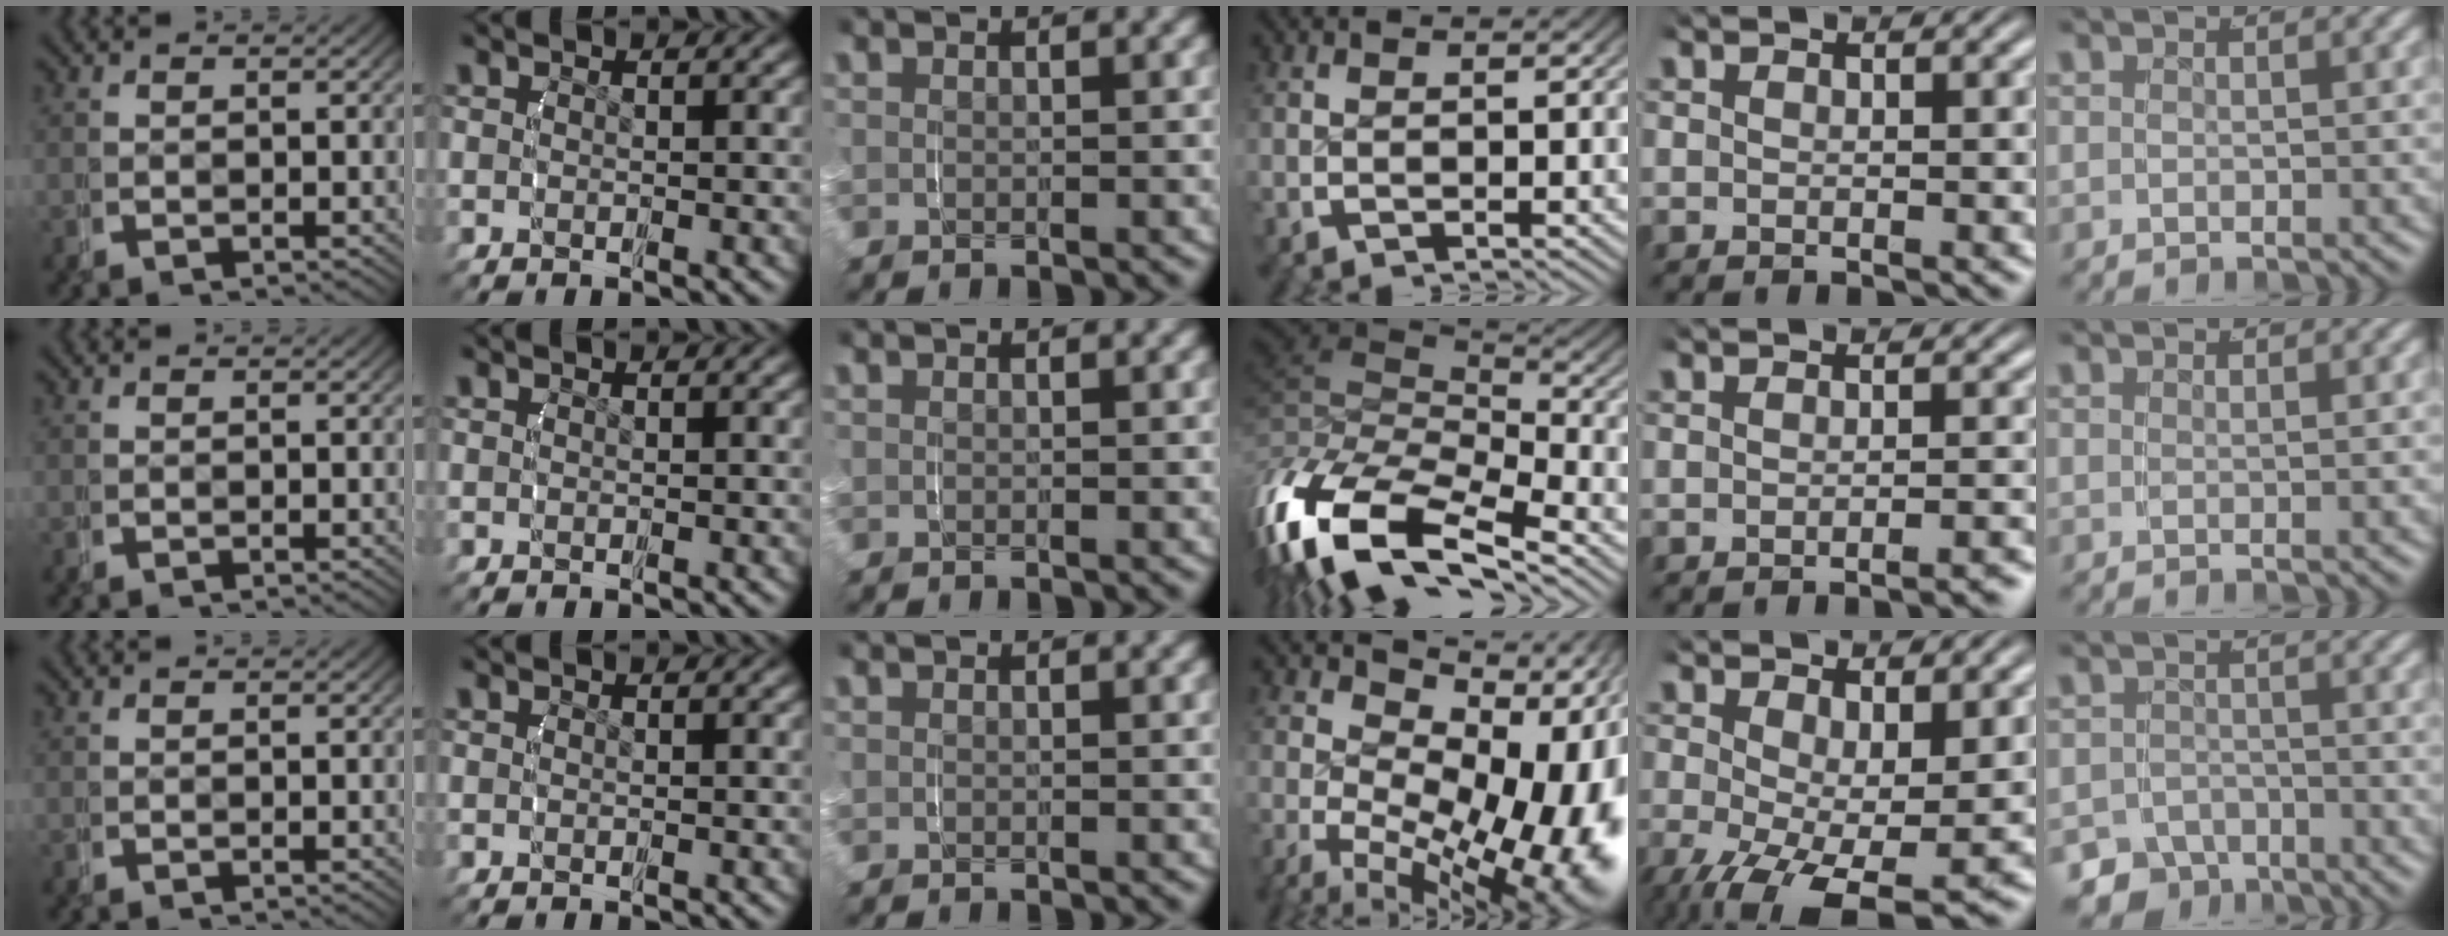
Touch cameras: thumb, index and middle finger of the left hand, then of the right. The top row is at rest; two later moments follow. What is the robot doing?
{"motion": "grasp_and_lifting", "object": "router"}